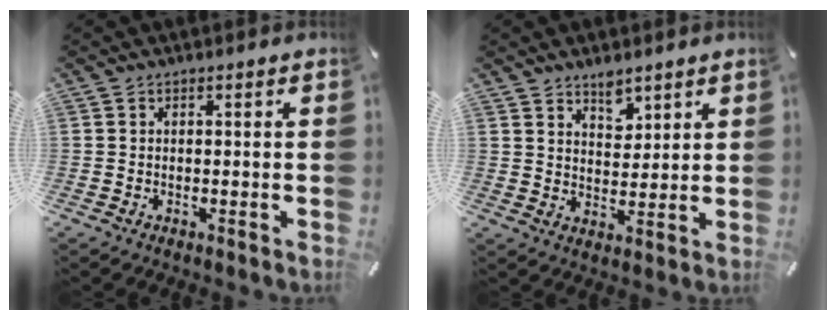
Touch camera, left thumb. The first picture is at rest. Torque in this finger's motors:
{"motor_torque": [0.31, -0.29, 0.01, 0.02, -0.03]}